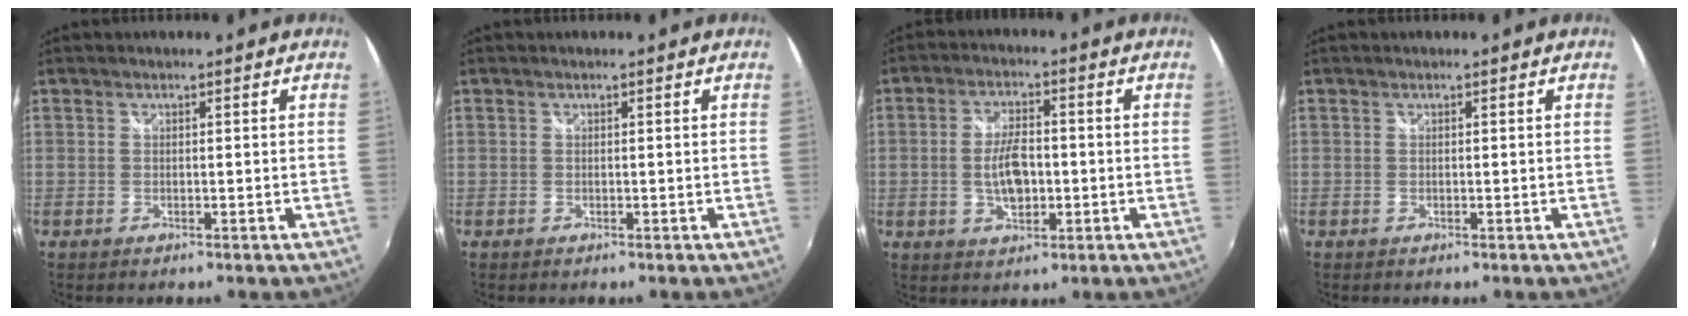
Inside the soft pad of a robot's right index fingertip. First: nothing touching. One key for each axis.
{"total": 0.0}
{"total": 7.2, "fx": -1.0, "fy": 3.6, "fz": 6.1, "tx": -0.117, "ty": 0.001, "tz": -0.015}
{"total": 0.0}